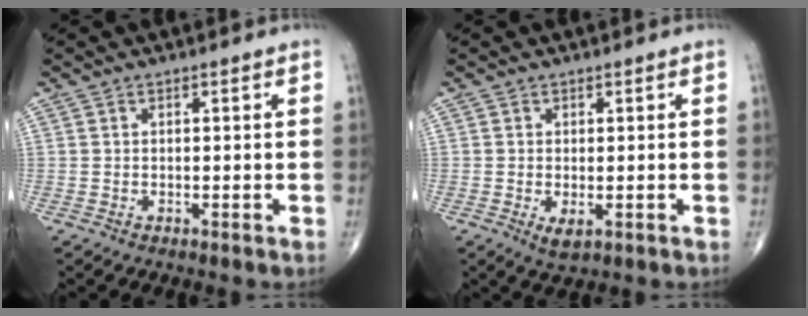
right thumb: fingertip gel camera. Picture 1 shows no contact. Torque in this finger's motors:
{"motor_torque": [-0.22, 0.14, 0.19, 0.21, 0.01]}